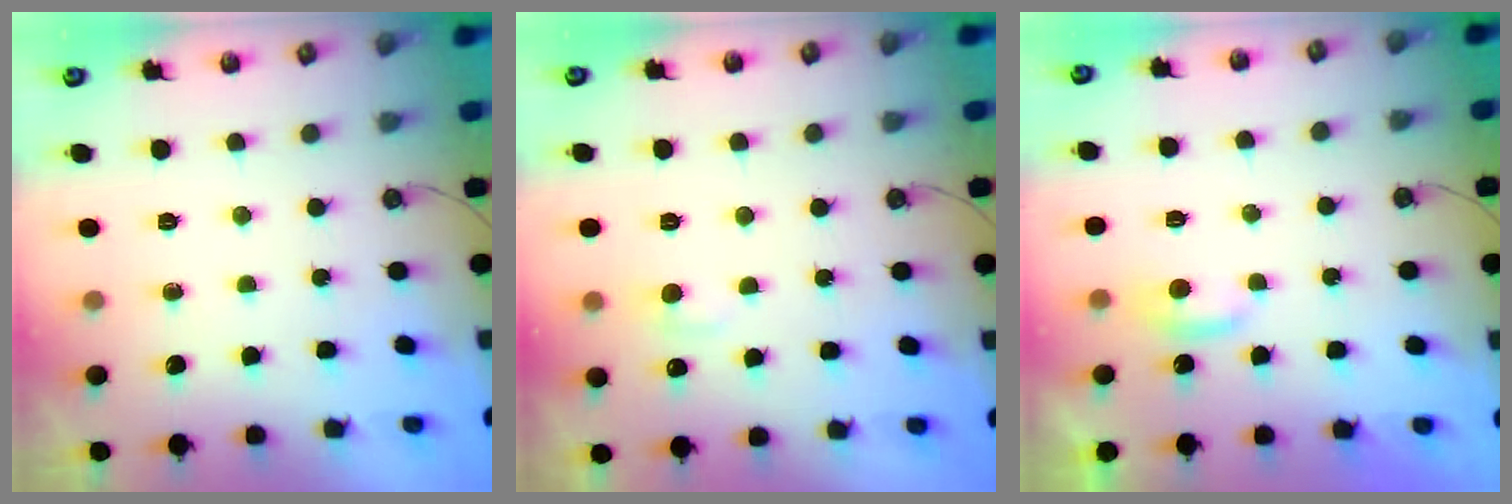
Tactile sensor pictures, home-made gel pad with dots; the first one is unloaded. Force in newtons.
{"total": 1.3, "press": 1.1, "slide": 0.6}
{"total": 1.8, "press": 1.8, "slide": 0.4}